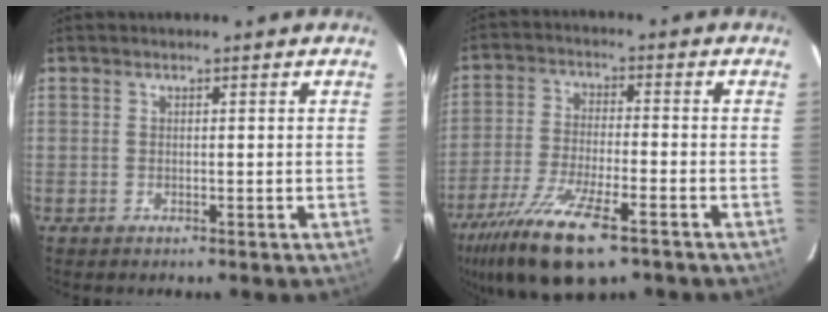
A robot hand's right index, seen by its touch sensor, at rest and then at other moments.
{"total": 16.3, "force": [-10.6, 4.4, 11.6], "torque": [-0.242, -0.049, -0.195]}